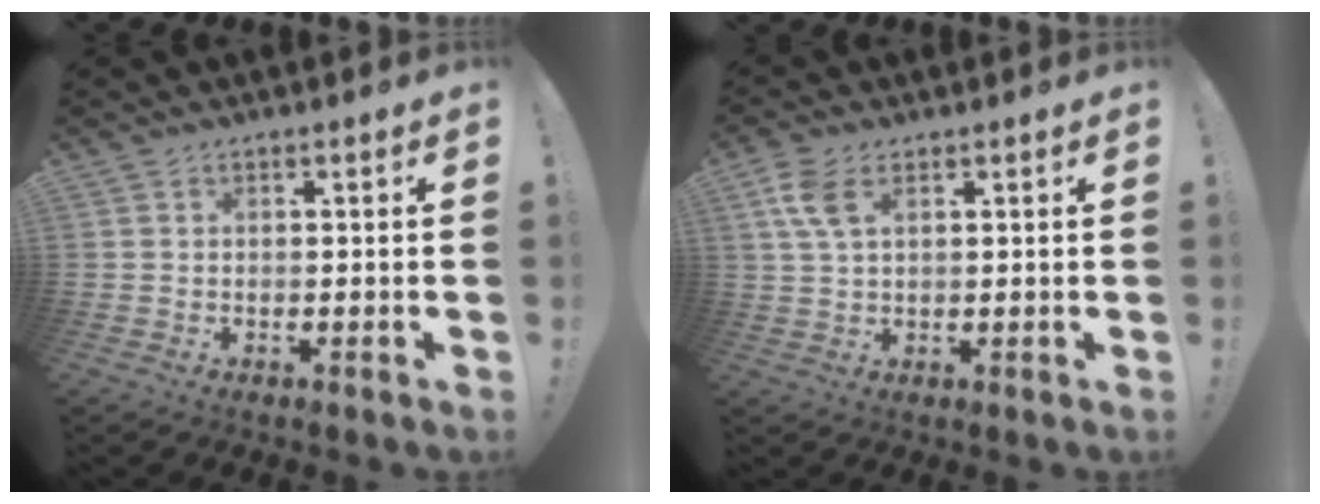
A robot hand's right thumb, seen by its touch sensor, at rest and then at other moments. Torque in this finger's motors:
{"motor_torque": [0.03, 0.06, 0.21, -0.34, 0.03]}